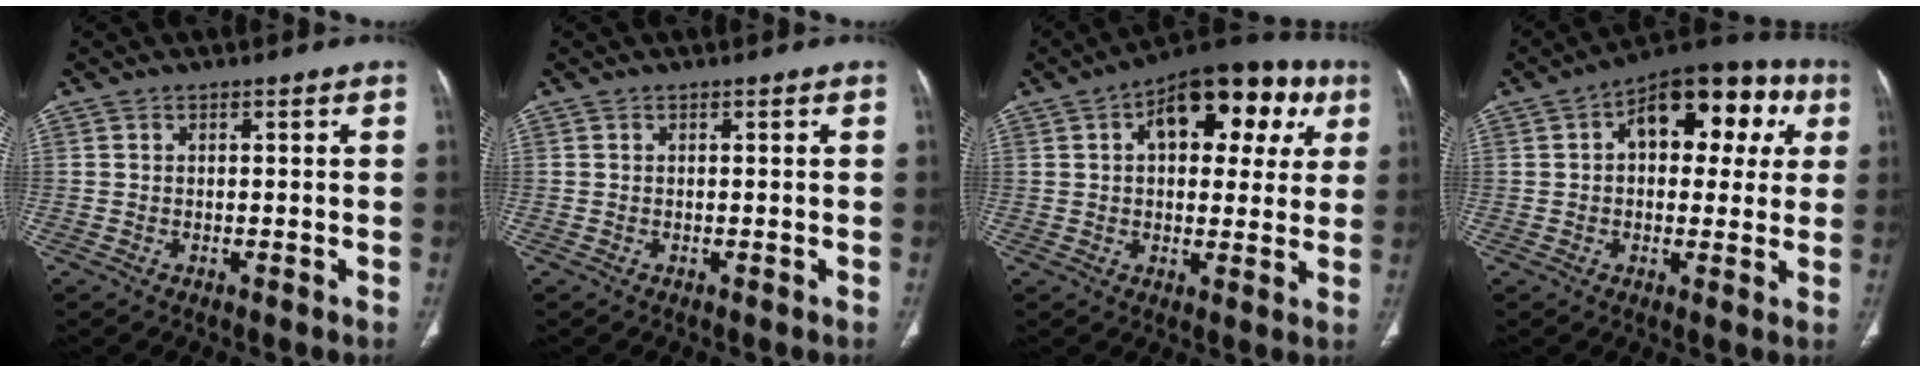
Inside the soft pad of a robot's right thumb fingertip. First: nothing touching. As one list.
[{"total": 0.0}, {"total": 19.1, "force": [6.7, 10.2, 14.6], "torque": [-0.153, 0.017, 0.087]}, {"total": 17.6, "force": [5.1, 9.9, 13.6], "torque": [-0.134, 0.027, 0.062]}]